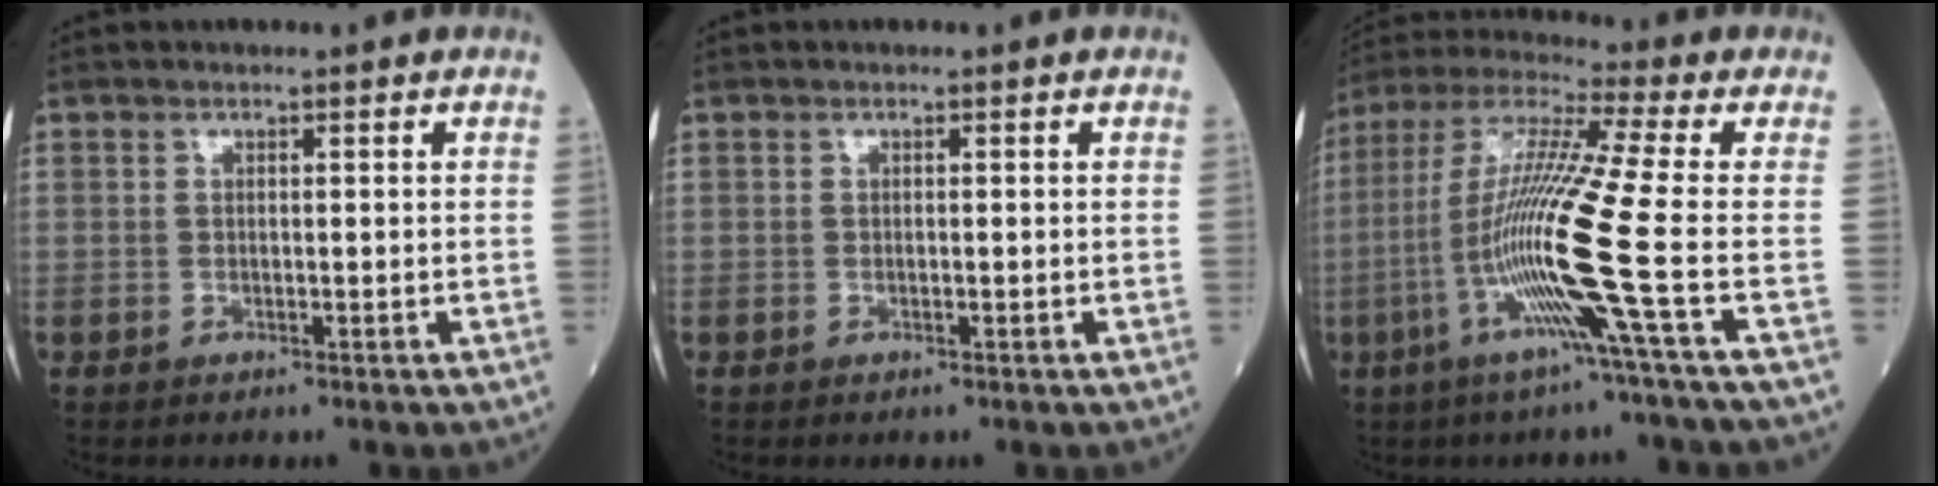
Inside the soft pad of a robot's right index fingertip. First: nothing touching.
{"total": 0.0}
{"total": 15.3, "force": [-4.8, -2.6, 14.3], "torque": [-0.294, -0.018, -0.106]}